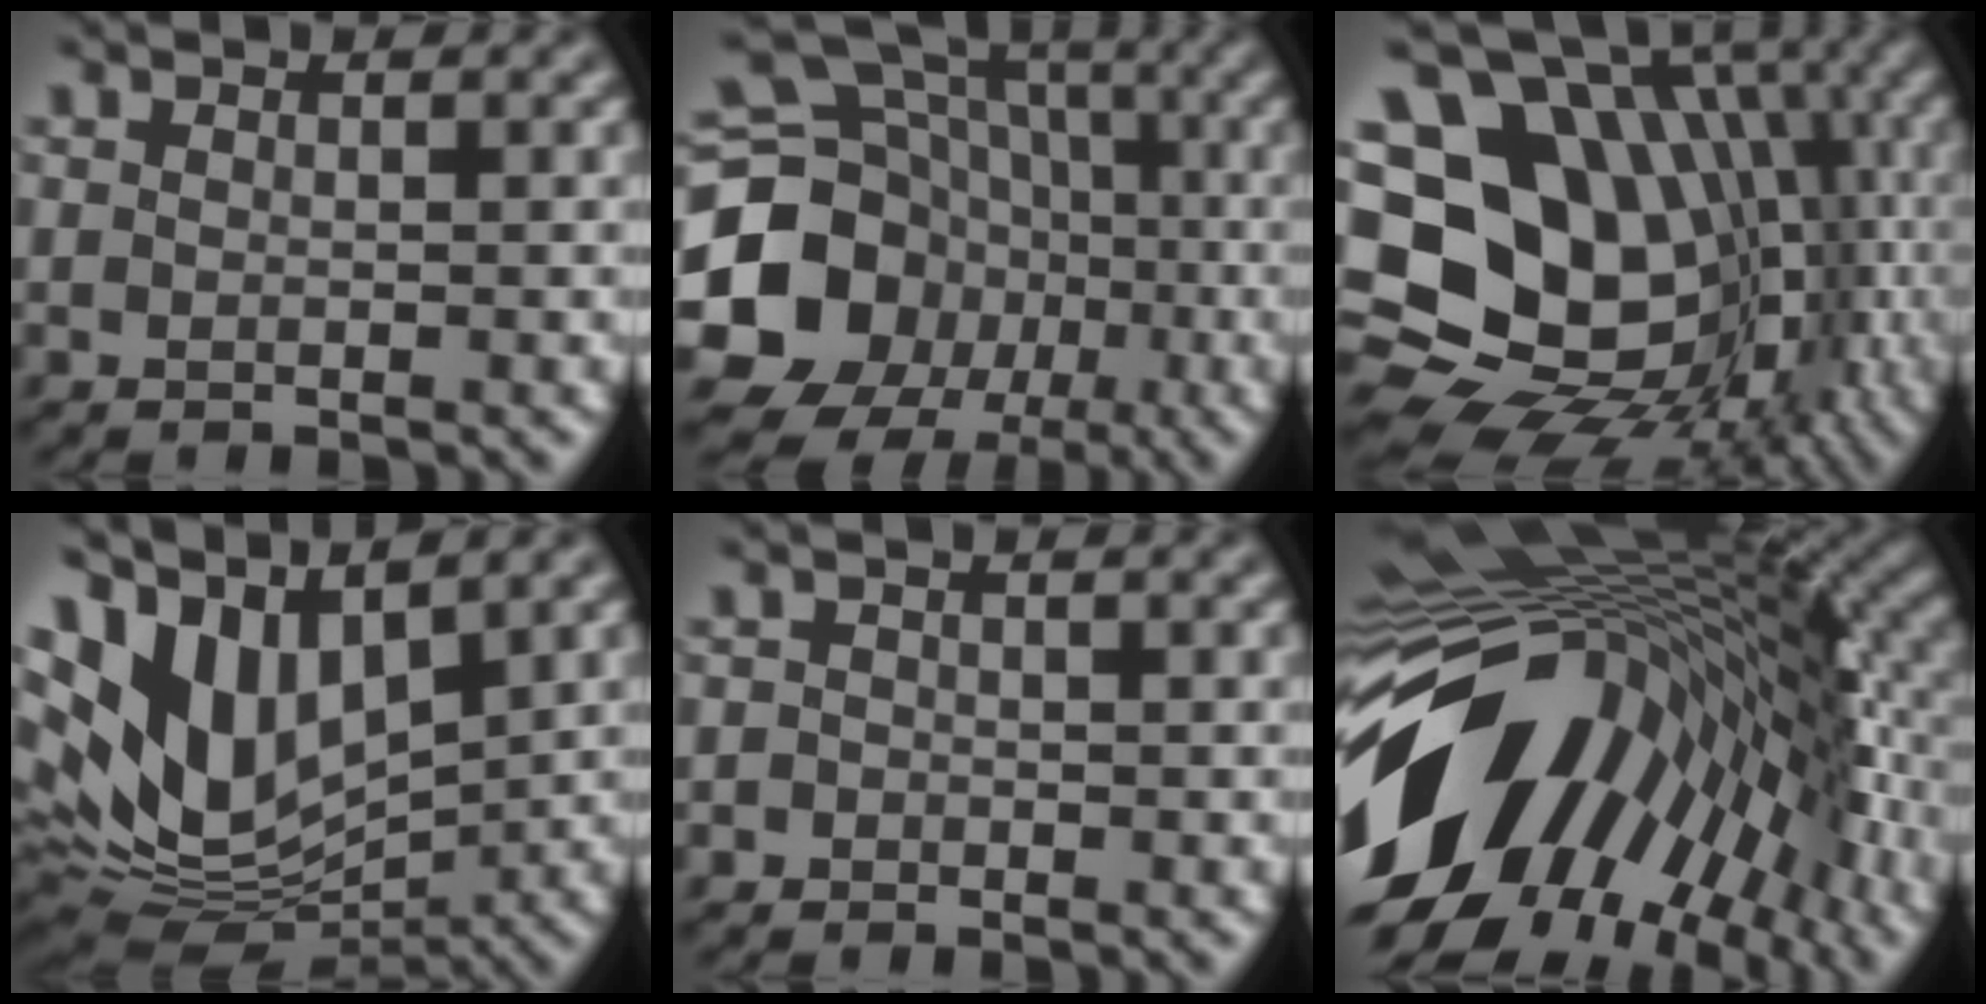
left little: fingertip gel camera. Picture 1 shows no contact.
{"total": 19.3, "force": [-4.1, 17.5, 7.1], "torque": [-0.168, -0.010, -0.109]}
{"total": 19.1, "force": [-0.4, 14.7, 12.2], "torque": [-0.195, 0.009, 0.016]}
{"total": 10.2, "force": [3.8, 5.7, 7.6], "torque": [-0.164, 0.004, 0.073]}
{"total": 1.0, "force": [-0.4, 0.9, 0.1], "torque": [0.012, -0.001, -0.014]}
{"total": 17.8, "force": [-5.5, 10.5, 13.2], "torque": [-0.235, -0.019, -0.104]}